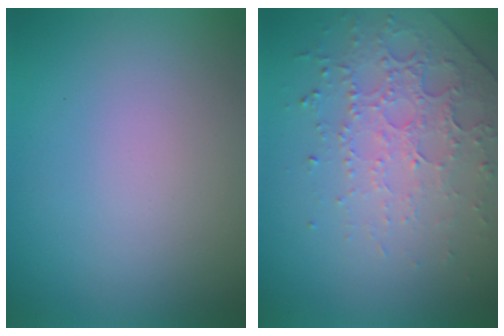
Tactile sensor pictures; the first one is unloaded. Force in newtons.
{"total": 4.6, "press": 3.1, "slide": 3.4}